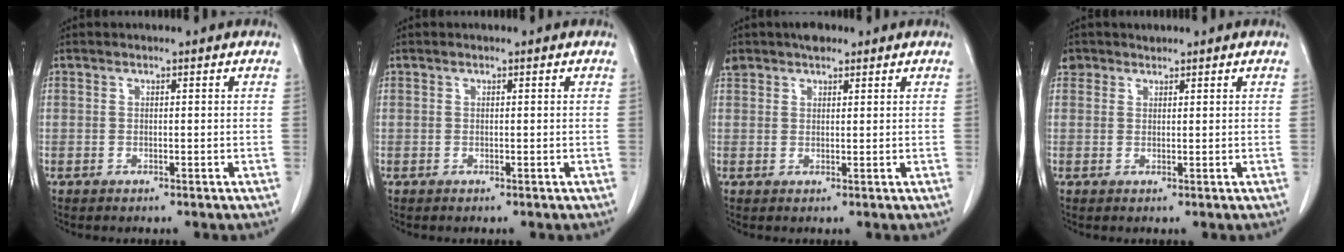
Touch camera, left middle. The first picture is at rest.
{"total": 0.0}
{"total": 3.2, "force": [2.5, 1.6, 1.1], "torque": [-0.026, 0.016, 0.042]}
{"total": 1.9, "force": [1.4, 1.2, -0.1], "torque": [0.006, 0.010, 0.022]}